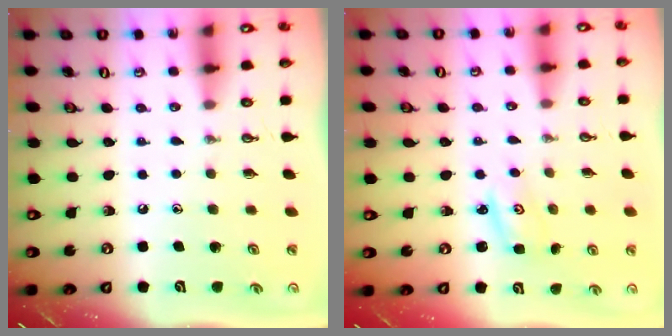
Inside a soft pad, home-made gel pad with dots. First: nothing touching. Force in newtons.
{"total": 2.4, "press": 2.3, "slide": 0.4}